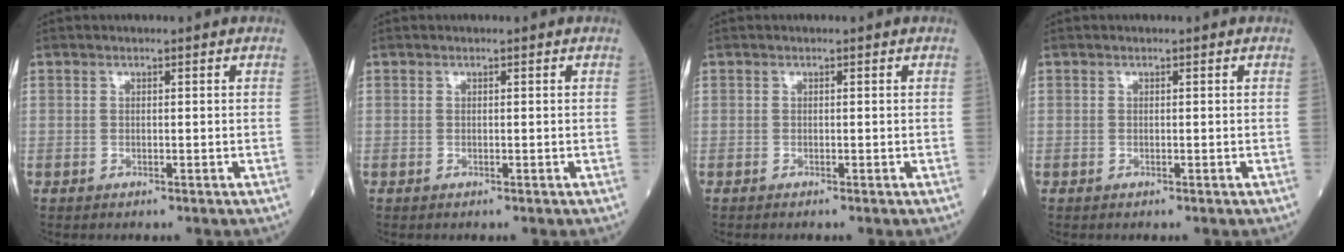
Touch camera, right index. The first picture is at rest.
{"total": 0.0}
{"total": 0.0}
{"total": 0.0}